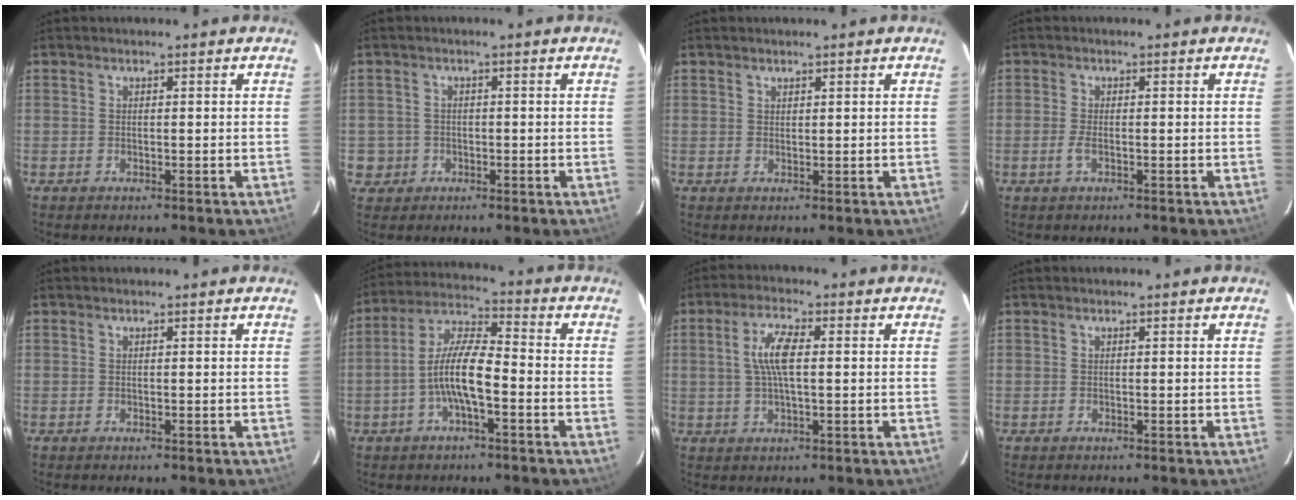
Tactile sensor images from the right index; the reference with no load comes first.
{"total": 4.0, "force": [-0.9, 3.8, 0.3], "torque": [-0.010, 0.020, -0.008]}
{"total": 0.7, "force": [0.6, 0.3, 0.1], "torque": [-0.001, 0.002, 0.012]}
{"total": 2.0, "force": [-0.7, 0.7, 1.7], "torque": [-0.039, -0.003, -0.014]}
{"total": 0.0}
{"total": 9.8, "force": [-3.1, 2.4, 8.9], "torque": [-0.187, 0.008, -0.060]}
{"total": 6.3, "force": [0.8, 1.9, 5.9], "torque": [-0.117, 0.009, 0.018]}
{"total": 0.0}